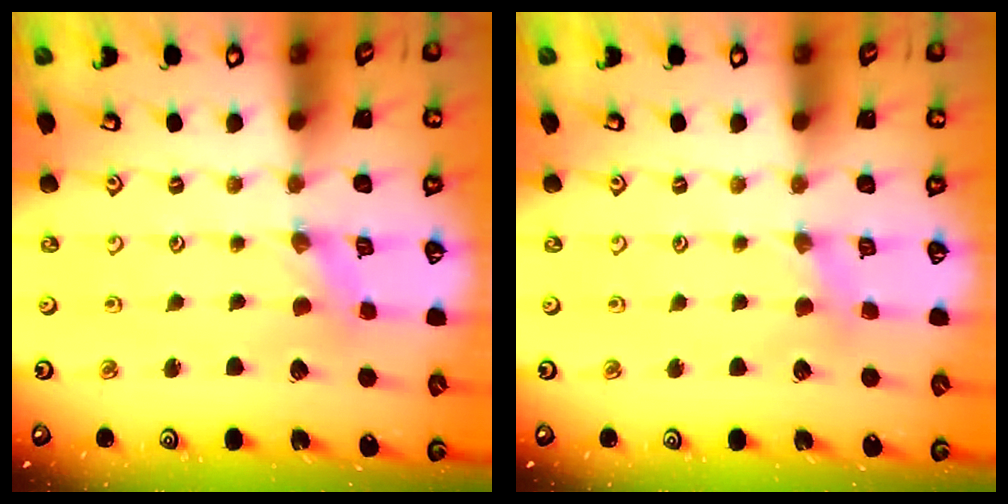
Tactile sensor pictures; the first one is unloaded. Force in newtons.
{"total": 2.6, "press": 2.6, "slide": 0.4}